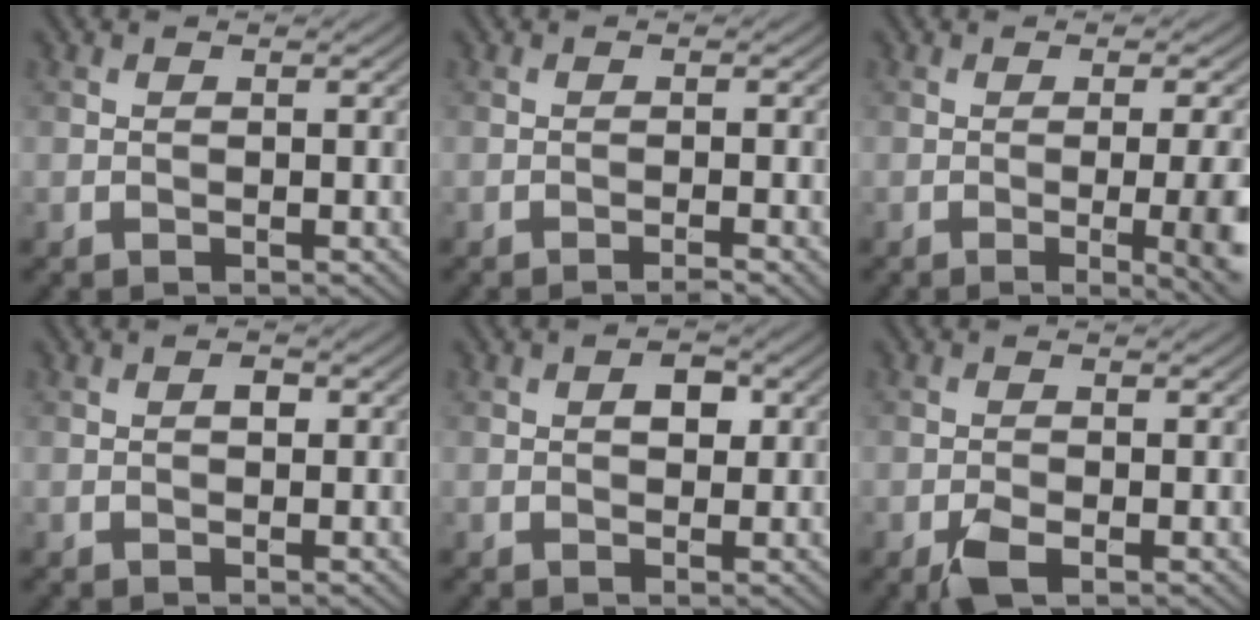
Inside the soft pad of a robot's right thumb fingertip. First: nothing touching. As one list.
[{"total": 1.6, "force": [-1.0, 0.1, 1.3], "torque": [-0.017, 0.004, -0.021]}, {"total": 8.3, "force": [-1.5, 2.3, 7.8], "torque": [-0.090, 0.000, -0.009]}, {"total": 1.0, "force": [0.1, 0.7, 0.8], "torque": [-0.010, 0.000, 0.000]}, {"total": 2.3, "force": [0.5, 1.5, 1.7], "torque": [-0.025, -0.001, 0.004]}, {"total": 2.7, "force": [-1.4, 1.1, 2.1], "torque": [-0.044, -0.004, -0.027]}]